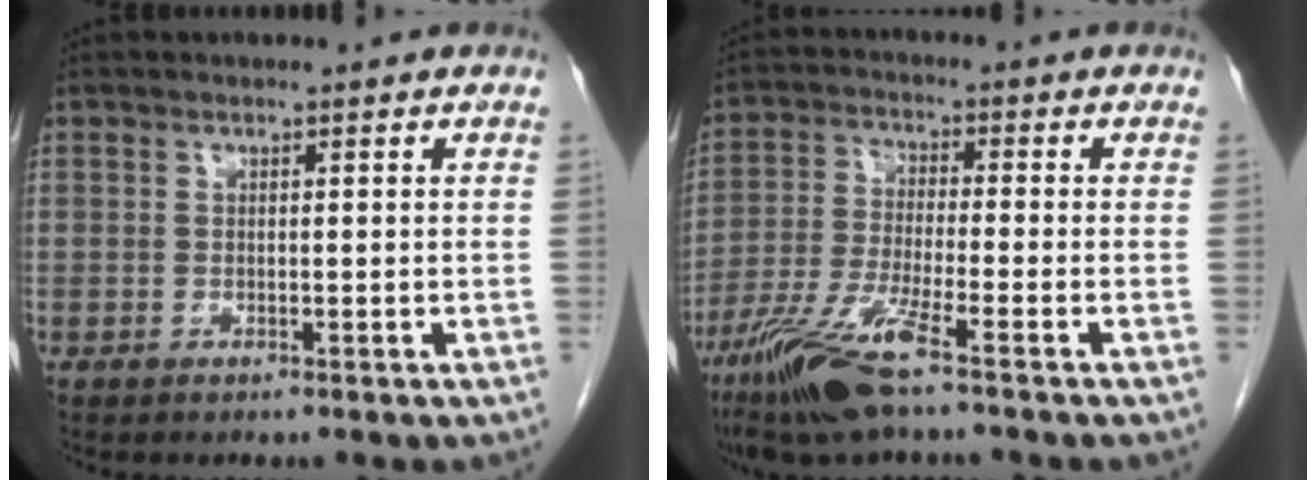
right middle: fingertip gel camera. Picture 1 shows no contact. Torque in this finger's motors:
{"motor_torque": [1.20, -0.94, 0.50, 0.16]}